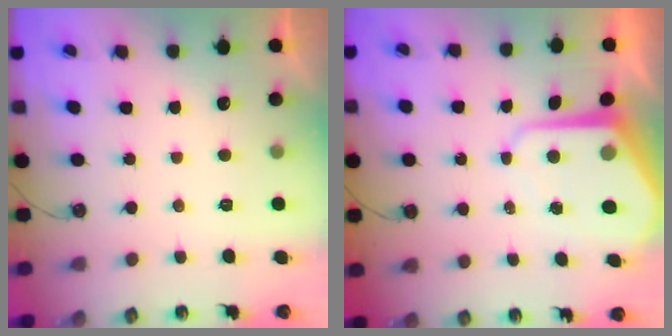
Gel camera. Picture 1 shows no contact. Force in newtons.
{"total": 9.1, "press": 9.1, "slide": 0.9}